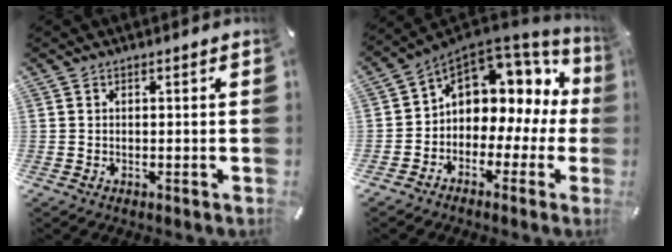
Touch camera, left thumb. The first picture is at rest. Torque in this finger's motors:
{"motor_torque": [0.56, 1.82, 1.19, 0.74, 0.14]}